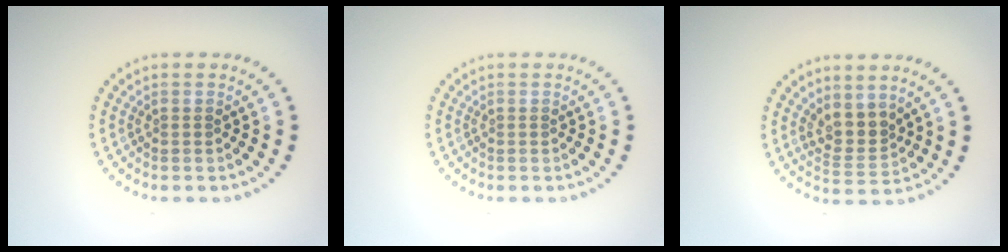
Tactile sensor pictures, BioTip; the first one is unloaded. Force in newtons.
{"total": 0.0}
{"total": 2.8, "press": 2.2, "slide": 1.7}